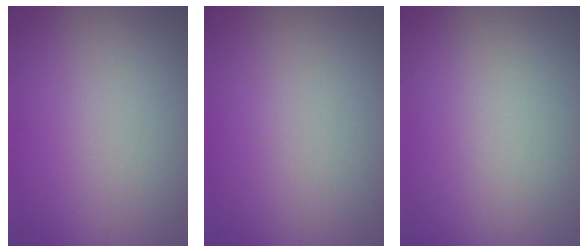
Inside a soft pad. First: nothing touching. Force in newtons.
{"total": 0.0}
{"total": 0.0}